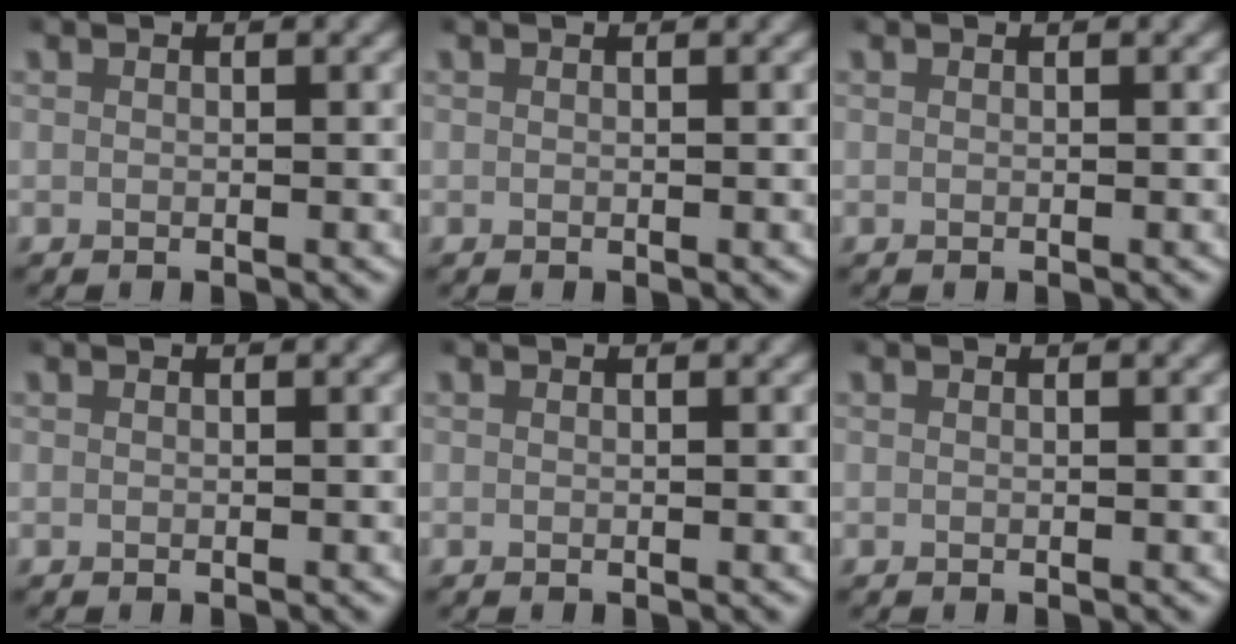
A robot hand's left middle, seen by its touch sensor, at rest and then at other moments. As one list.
[{"total": 0.0}, {"total": 0.0}, {"total": 0.0}, {"total": 0.0}, {"total": 0.0}]